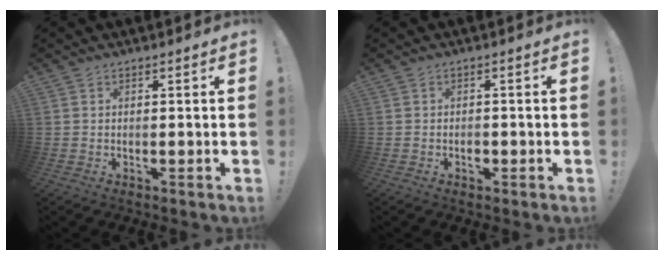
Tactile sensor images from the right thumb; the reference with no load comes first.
{"total": 1.7, "force": [-1.0, 1.2, 0.9], "torque": [-0.009, -0.001, -0.019]}